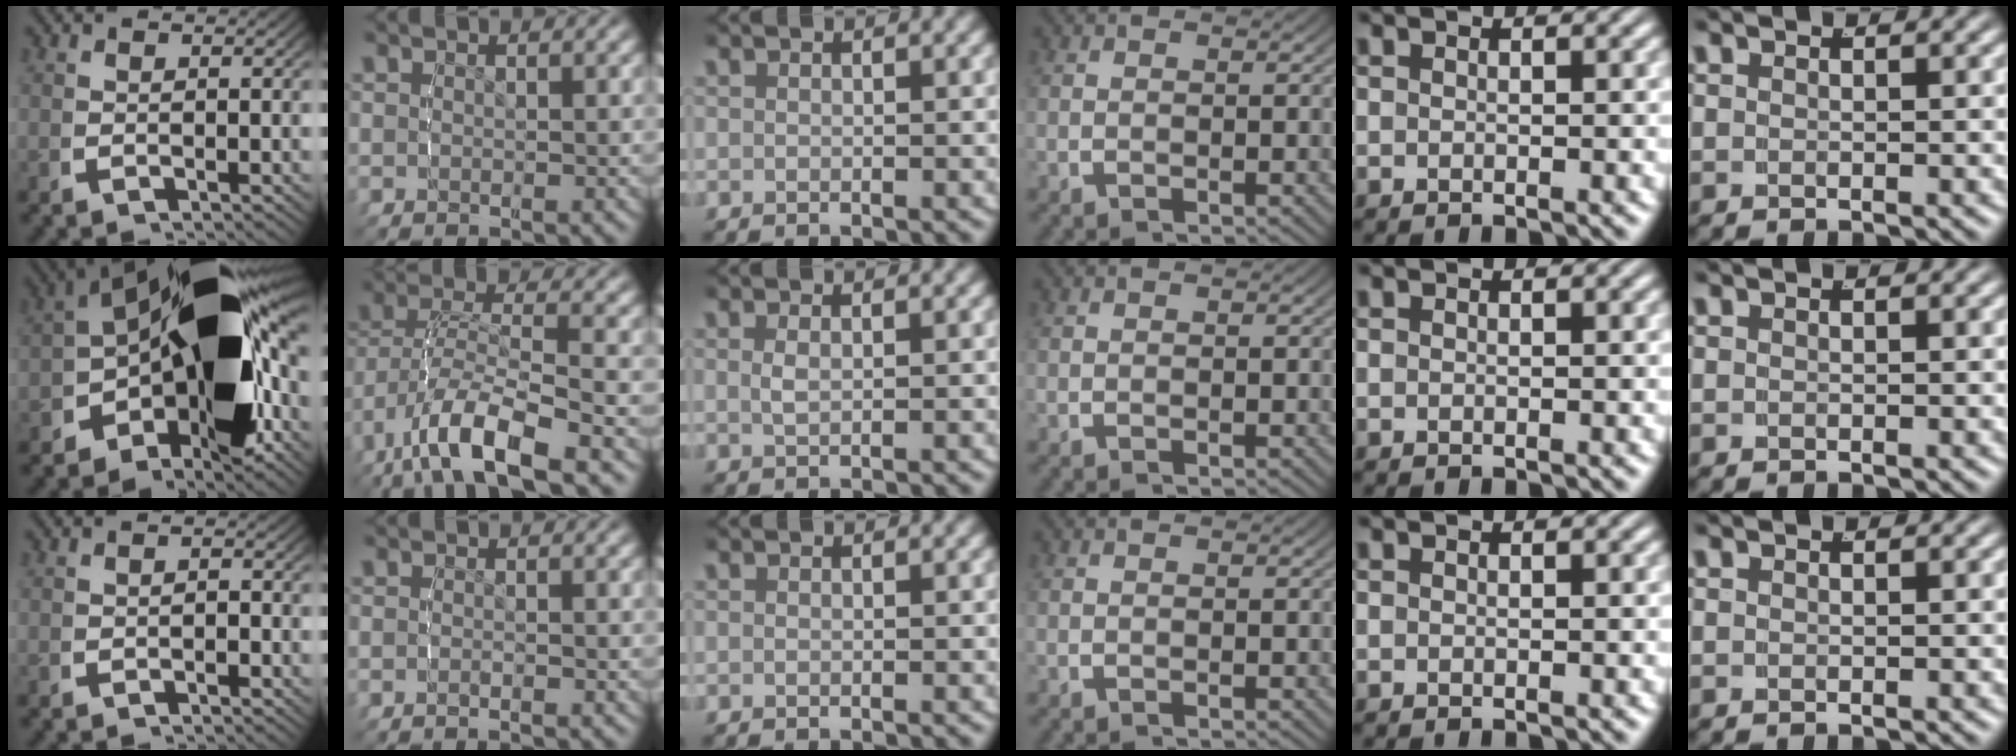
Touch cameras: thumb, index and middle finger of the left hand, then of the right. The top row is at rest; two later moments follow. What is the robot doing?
{"motion": "lift_and_place", "object": "legos"}